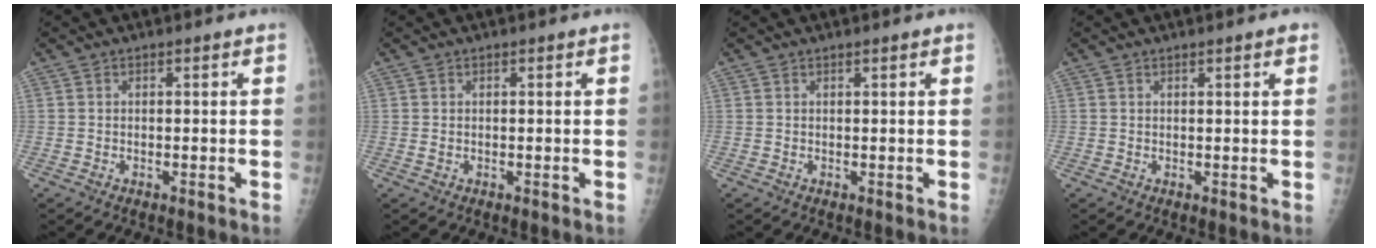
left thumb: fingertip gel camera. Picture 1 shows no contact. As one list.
[{"total": 0.5, "force": [0.2, 0.4, 0.3], "torque": [-0.007, -0.001, 0.003]}, {"total": 0.6, "force": [0.5, 0.1, 0.3], "torque": [-0.005, -0.001, 0.008]}, {"total": 1.3, "force": [0.9, 0.2, 0.9], "torque": [-0.012, -0.004, 0.012]}]